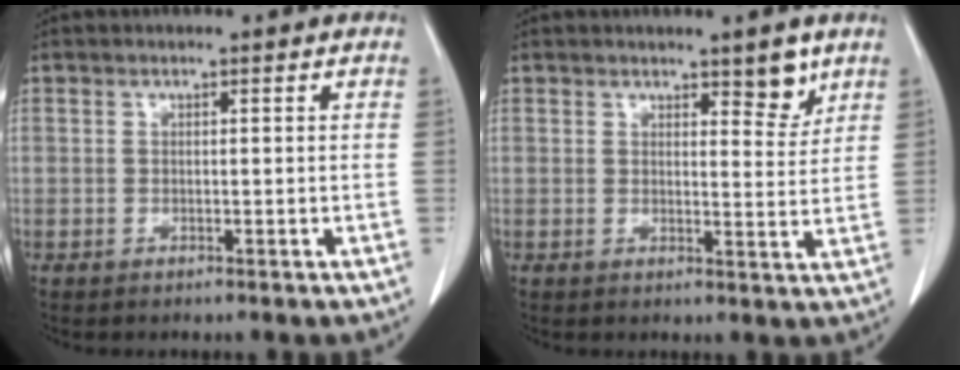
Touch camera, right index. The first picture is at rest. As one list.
[{"total": 4.1, "force": [2.9, 1.1, 2.6], "torque": [-0.029, -0.013, 0.038]}]